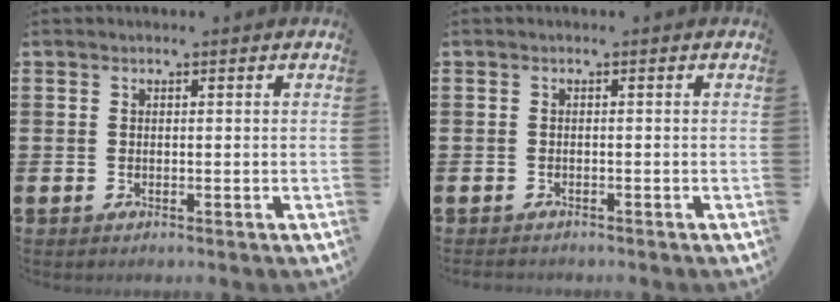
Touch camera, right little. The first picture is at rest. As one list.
[{"total": 0.5, "force": [-0.5, 0.2, 0.1], "torque": [-0.004, -0.001, -0.010]}]